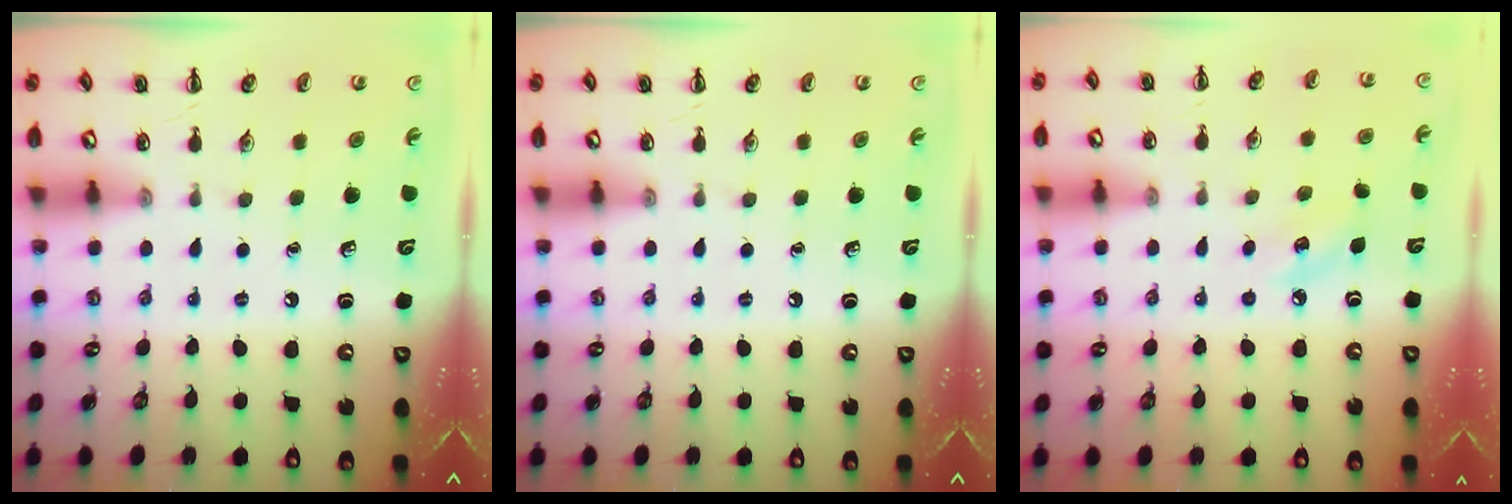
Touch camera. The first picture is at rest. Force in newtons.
{"total": 0.0}
{"total": 5.9, "press": 5.6, "slide": 1.8}